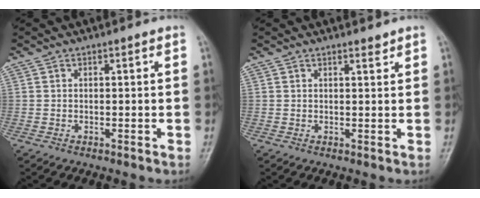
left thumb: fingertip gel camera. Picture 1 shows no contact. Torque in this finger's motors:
{"motor_torque": [-0.27, -0.07, -0.24, -0.21, 0.03]}